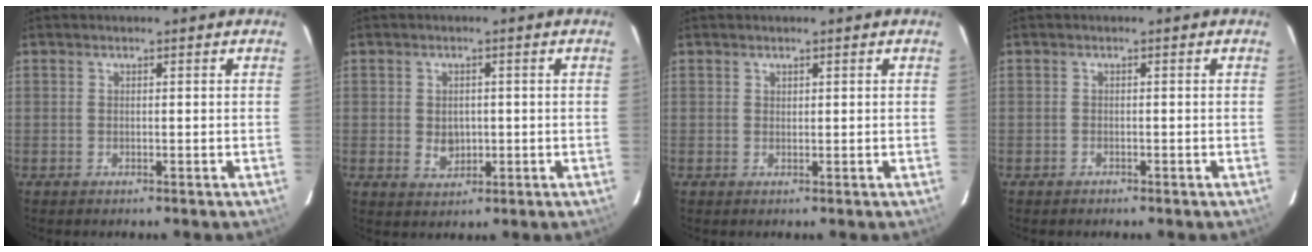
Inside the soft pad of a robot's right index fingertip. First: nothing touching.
{"total": 4.0, "force": [-0.4, 3.3, 2.3], "torque": [-0.040, -0.001, 0.000]}
{"total": 0.6, "force": [0.5, 0.4, 0.1], "torque": [-0.002, 0.002, 0.010]}
{"total": 0.9, "force": [-0.7, 0.6, 0.0], "torque": [-0.002, 0.003, -0.008]}